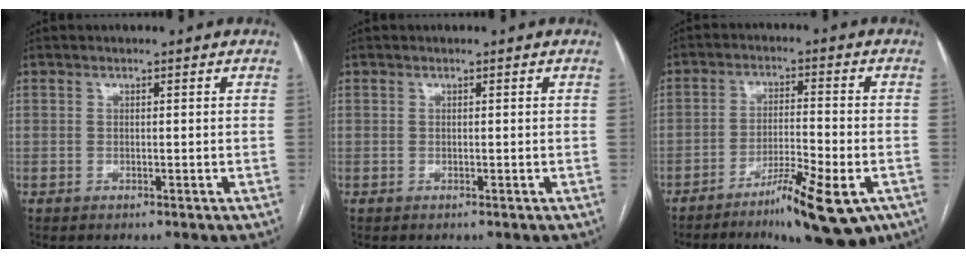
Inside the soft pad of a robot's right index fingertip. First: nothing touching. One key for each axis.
{"total": 0.0}
{"total": 11.8, "fx": -6.9, "fy": 1.7, "fz": 9.3, "tx": -0.139, "ty": -0.013, "tz": -0.105}